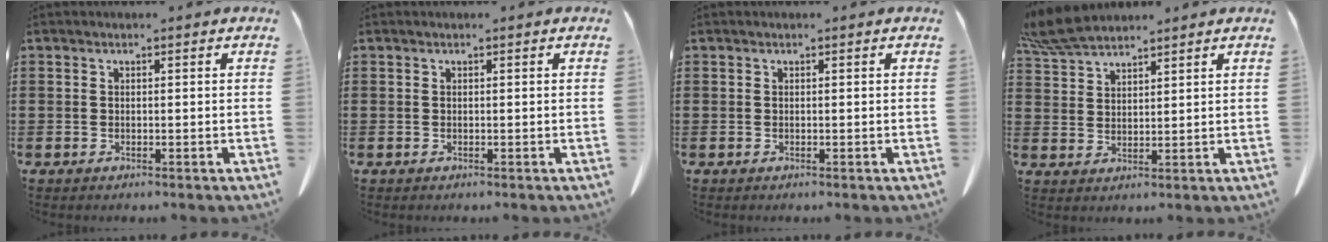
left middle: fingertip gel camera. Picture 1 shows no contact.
{"total": 0.0}
{"total": 0.0}
{"total": 6.4, "force": [5.7, 1.1, 2.7], "torque": [-0.072, -0.011, 0.112]}